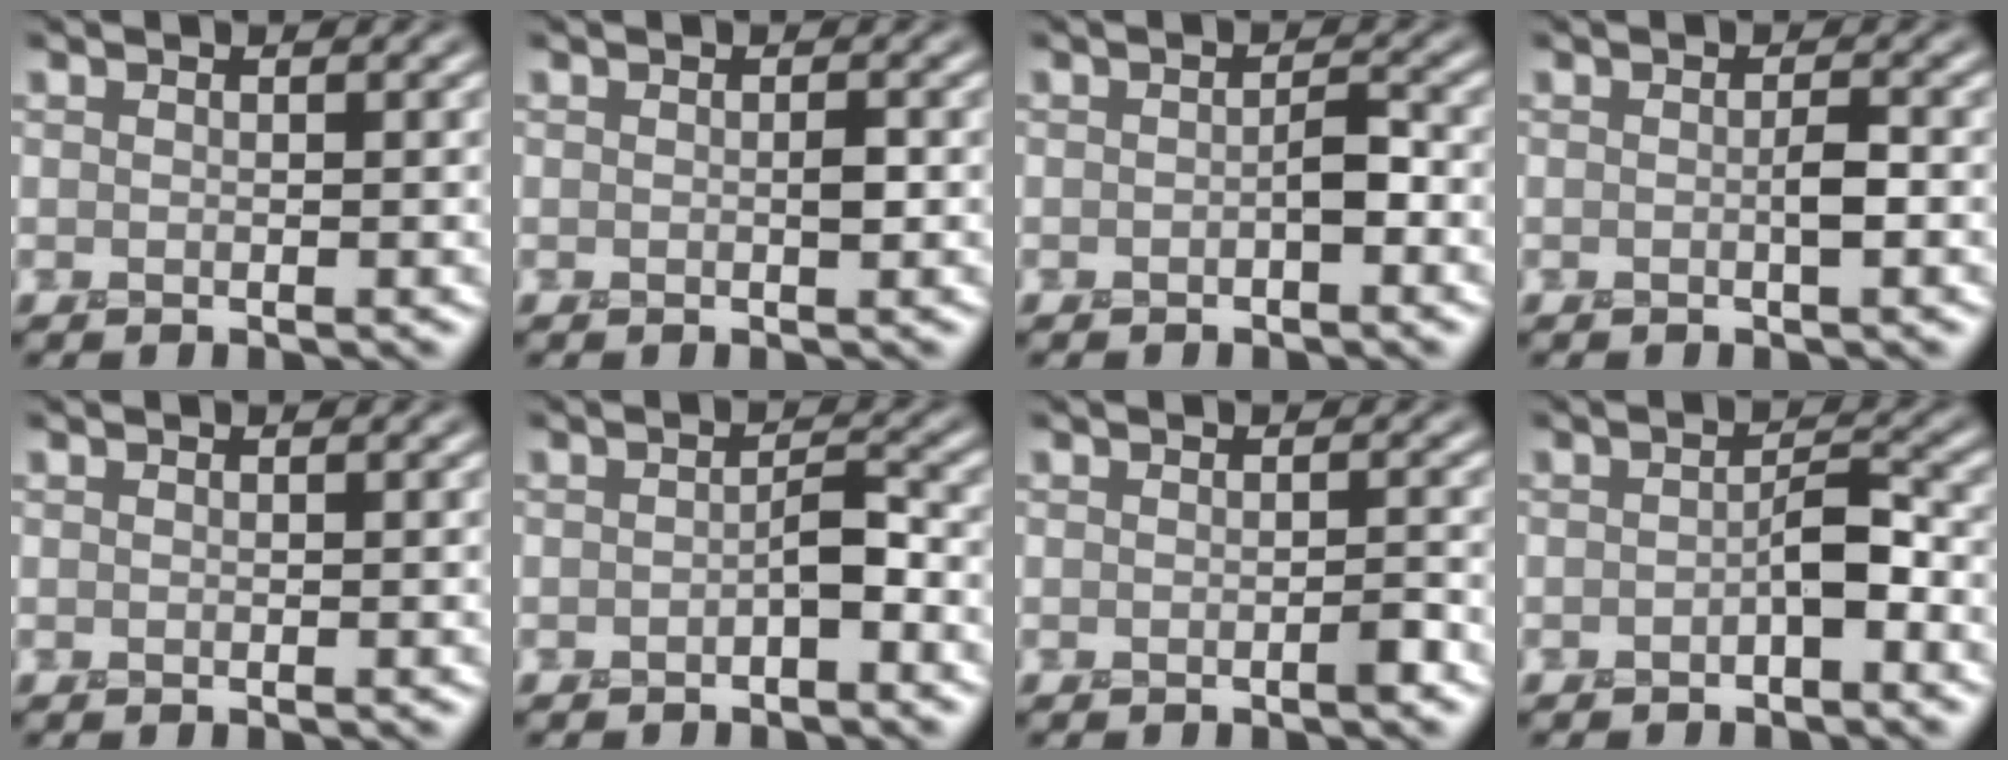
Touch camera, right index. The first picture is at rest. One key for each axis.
{"total": 0.6, "fx": 0.0, "fy": 0.1, "fz": 0.6, "tx": -0.014, "ty": 0.002, "tz": 0.000}
{"total": 1.3, "fx": -0.6, "fy": 0.4, "fz": 1.1, "tx": -0.022, "ty": 0.004, "tz": -0.011}
{"total": 1.0, "fx": -0.2, "fy": 0.0, "fz": 1.0, "tx": -0.021, "ty": 0.004, "tz": -0.005}
{"total": 0.0}
{"total": 1.6, "fx": -0.8, "fy": 0.4, "fz": 1.3, "tx": -0.025, "ty": 0.008, "tz": -0.015}
{"total": 1.0, "fx": -0.6, "fy": 0.1, "fz": 0.8, "tx": -0.014, "ty": 0.000, "tz": -0.011}
{"total": 2.0, "fx": -0.9, "fy": 0.6, "fz": 1.6, "tx": -0.032, "ty": 0.009, "tz": -0.017}